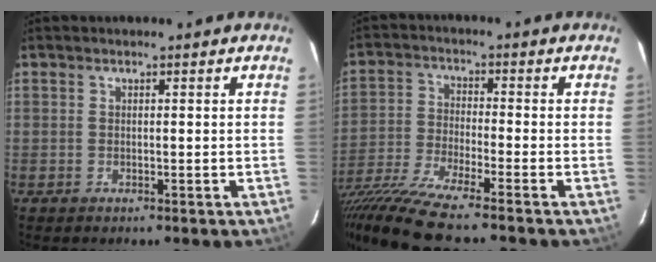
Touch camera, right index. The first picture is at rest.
{"total": 15.4, "force": [-13.1, -0.5, 8.1], "torque": [-0.181, -0.043, -0.252]}